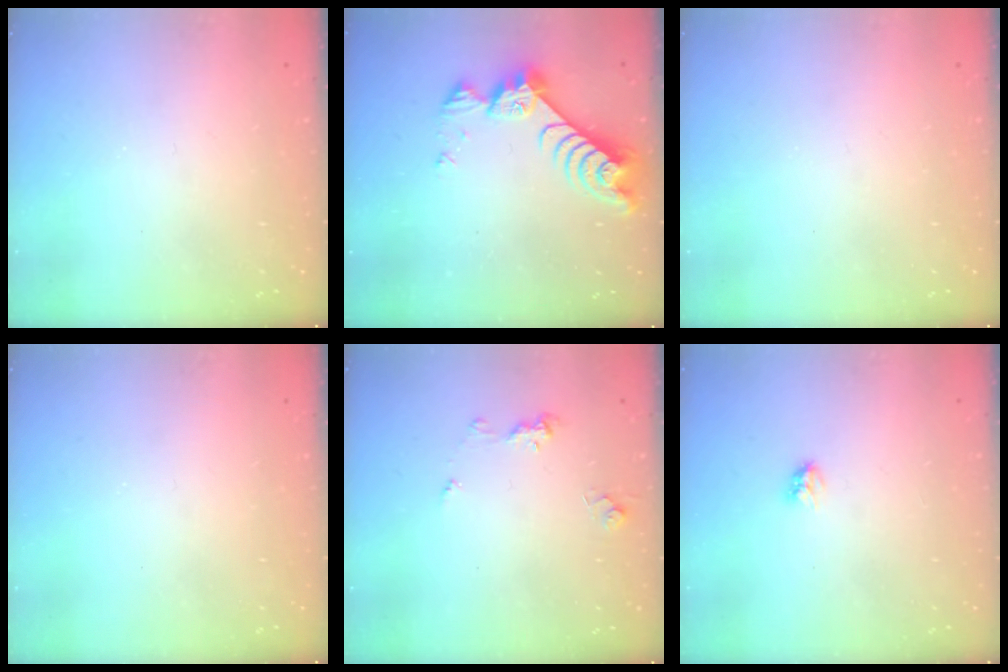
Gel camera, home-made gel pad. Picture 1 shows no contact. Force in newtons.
{"total": 8.5, "press": 8.5, "slide": 0.9}
{"total": 0.0}
{"total": 0.0}
{"total": 5.1, "press": 5.1, "slide": 0.5}
{"total": 2.8, "press": 2.8, "slide": 0.4}